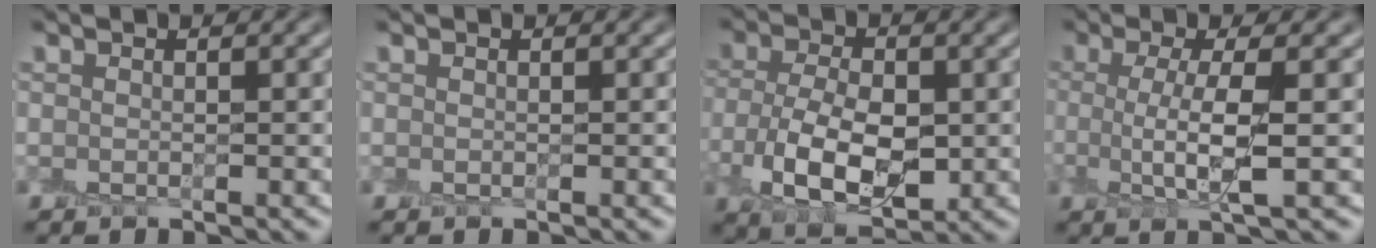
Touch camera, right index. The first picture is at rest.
{"total": 0.0}
{"total": 7.1, "force": [-1.1, 4.5, 5.4], "torque": [-0.113, 0.001, -0.016]}
{"total": 4.2, "force": [0.0, 1.0, 4.1], "torque": [-0.081, 0.003, 0.000]}